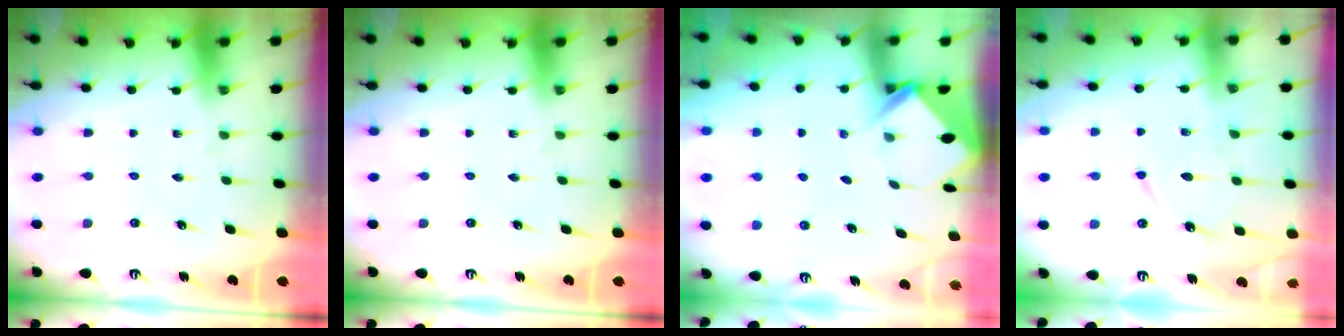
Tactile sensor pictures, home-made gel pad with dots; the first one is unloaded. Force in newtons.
{"total": 0.0}
{"total": 3.9, "press": 3.9, "slide": 0.2}
{"total": 9.9, "press": 9.9, "slide": 0.9}